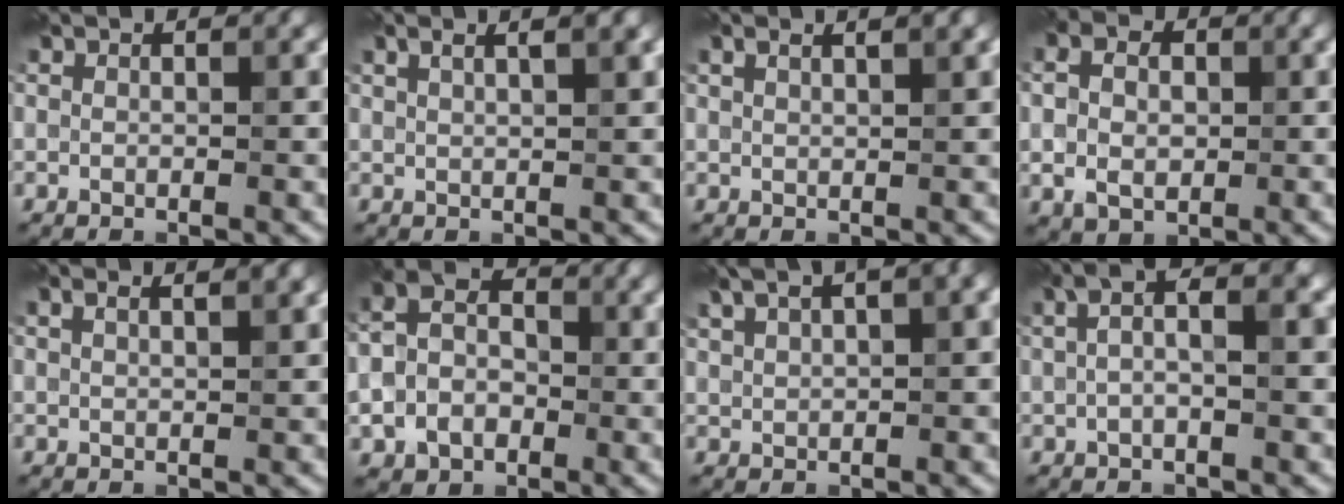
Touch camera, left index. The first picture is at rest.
{"total": 4.1, "force": [2.2, 1.6, 3.0], "torque": [-0.017, 0.020, 0.006]}
{"total": 2.3, "force": [1.4, 0.6, 1.7], "torque": [-0.021, 0.002, 0.018]}
{"total": 4.7, "force": [0.2, 3.5, 3.2], "torque": [-0.062, 0.007, -0.001]}
{"total": 2.9, "force": [1.8, 1.0, 2.0], "torque": [-0.015, 0.007, 0.011]}
{"total": 5.6, "force": [-1.0, 4.4, 3.3], "torque": [-0.075, -0.005, -0.026]}
{"total": 6.6, "force": [4.1, 2.2, 4.6], "torque": [-0.093, 0.027, 0.064]}
{"total": 4.5, "force": [1.0, 1.5, 4.1], "torque": [-0.073, 0.020, 0.008]}